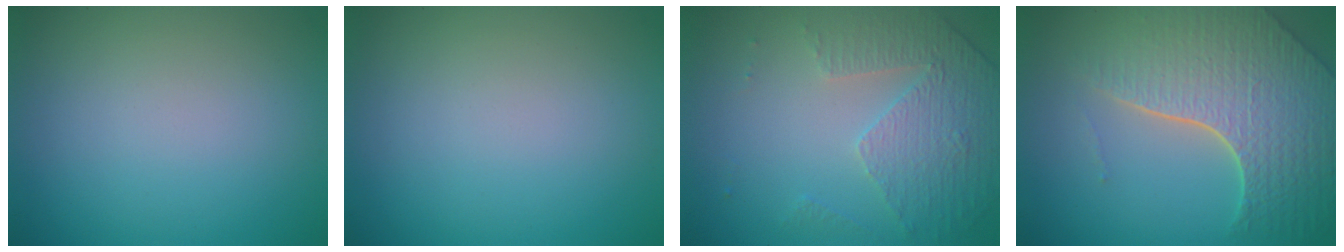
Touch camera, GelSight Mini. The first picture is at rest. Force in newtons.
{"total": 0.0}
{"total": 4.8, "press": 3.3, "slide": 3.6}
{"total": 7.9, "press": 5.7, "slide": 5.4}